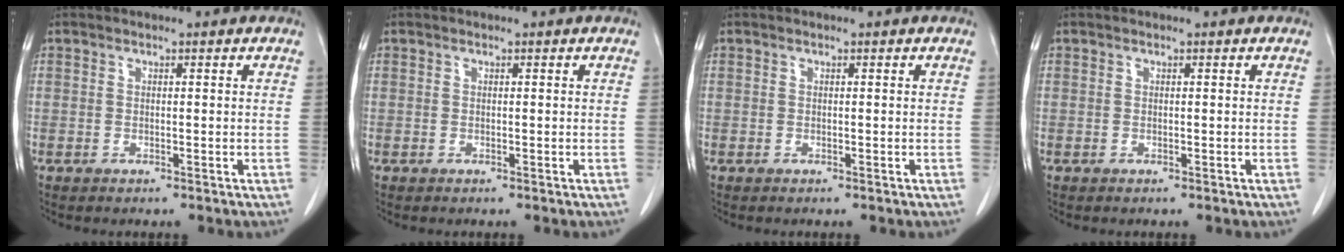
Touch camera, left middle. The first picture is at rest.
{"total": 0.0}
{"total": 0.0}
{"total": 0.0}